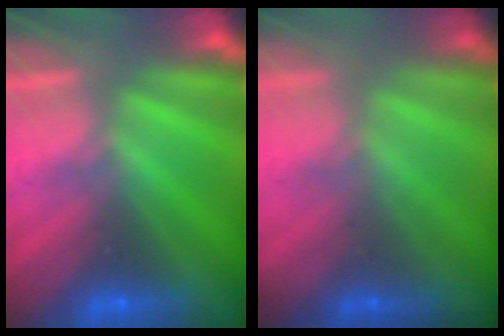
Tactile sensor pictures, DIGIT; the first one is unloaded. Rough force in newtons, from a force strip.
{"total": 1.8}